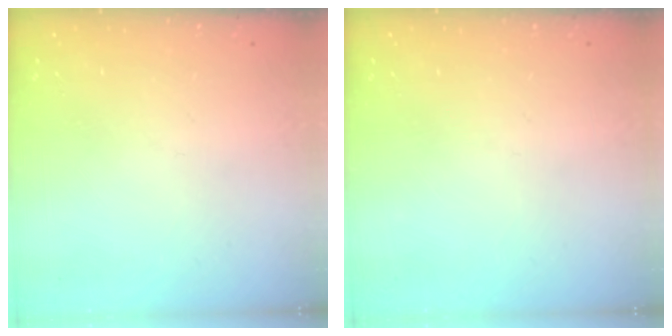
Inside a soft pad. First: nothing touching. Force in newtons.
{"total": 0.0}